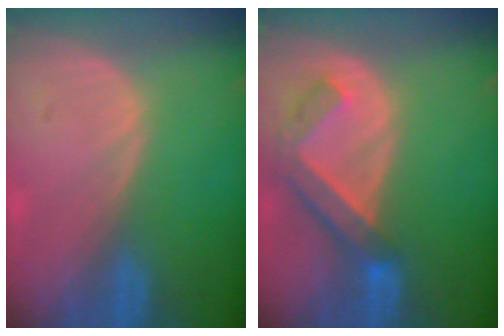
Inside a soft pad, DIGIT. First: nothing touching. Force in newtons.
{"total": 6.3, "press": 5.9, "slide": 2.2}